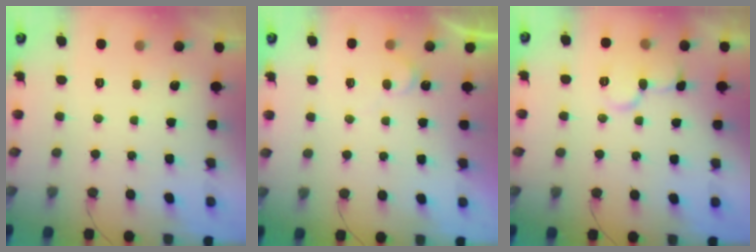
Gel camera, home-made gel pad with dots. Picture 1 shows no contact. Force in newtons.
{"total": 5.6, "press": 5.6, "slide": 0.5}
{"total": 9.1, "press": 9.1, "slide": 0.8}